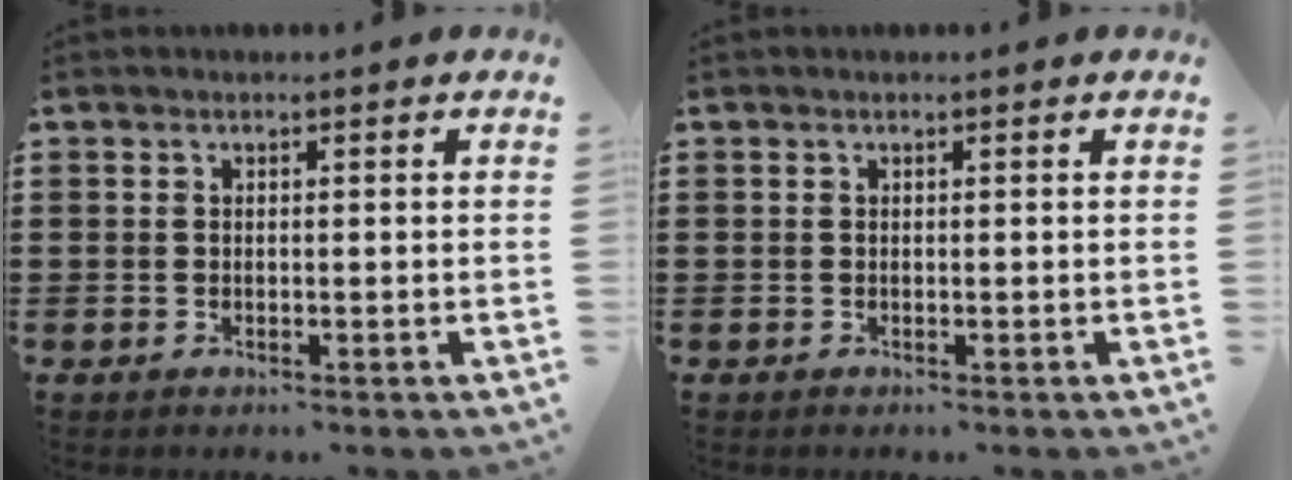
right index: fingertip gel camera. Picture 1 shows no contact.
{"total": 0.0}